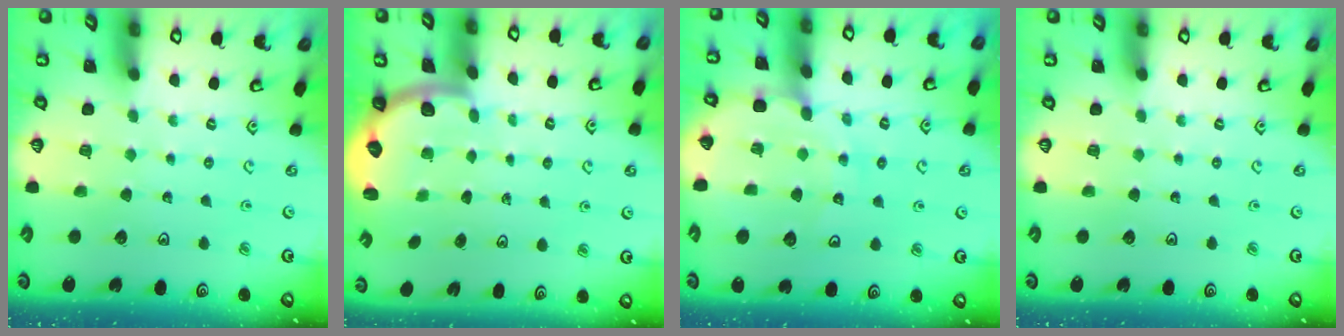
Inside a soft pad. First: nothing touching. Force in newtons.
{"total": 2.6, "press": 1.9, "slide": 1.7}
{"total": 10.1, "press": 10.1, "slide": 1.3}
{"total": 0.0}